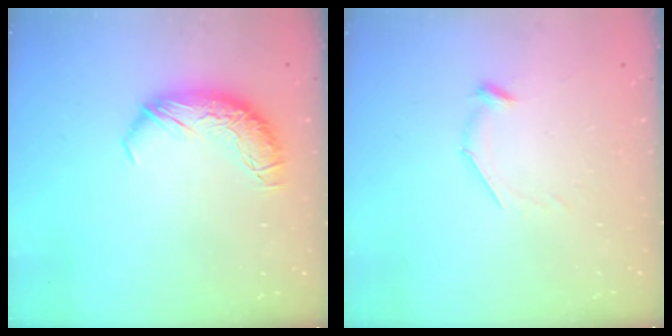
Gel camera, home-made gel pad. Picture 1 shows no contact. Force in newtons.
{"total": 6.0, "press": 6.0, "slide": 0.6}